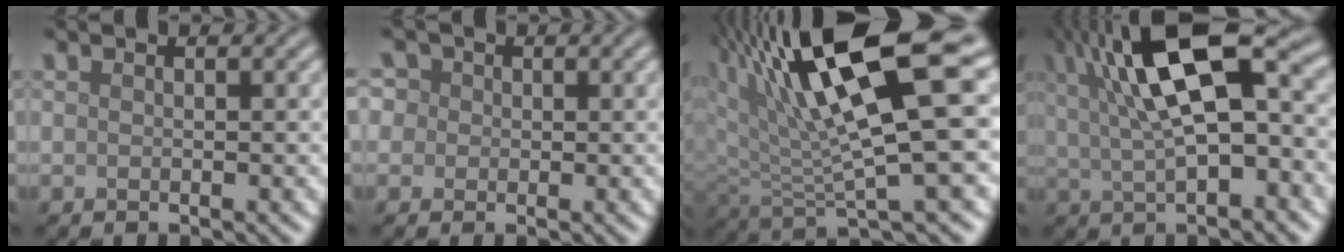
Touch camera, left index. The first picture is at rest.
{"total": 4.9, "force": [2.1, 3.9, 2.1], "torque": [-0.035, 0.027, 0.006]}
{"total": 12.1, "force": [5.0, 3.2, 10.6], "torque": [-0.183, 0.005, 0.091]}
{"total": 12.6, "force": [3.4, 4.5, 11.3], "torque": [-0.186, 0.017, 0.051]}